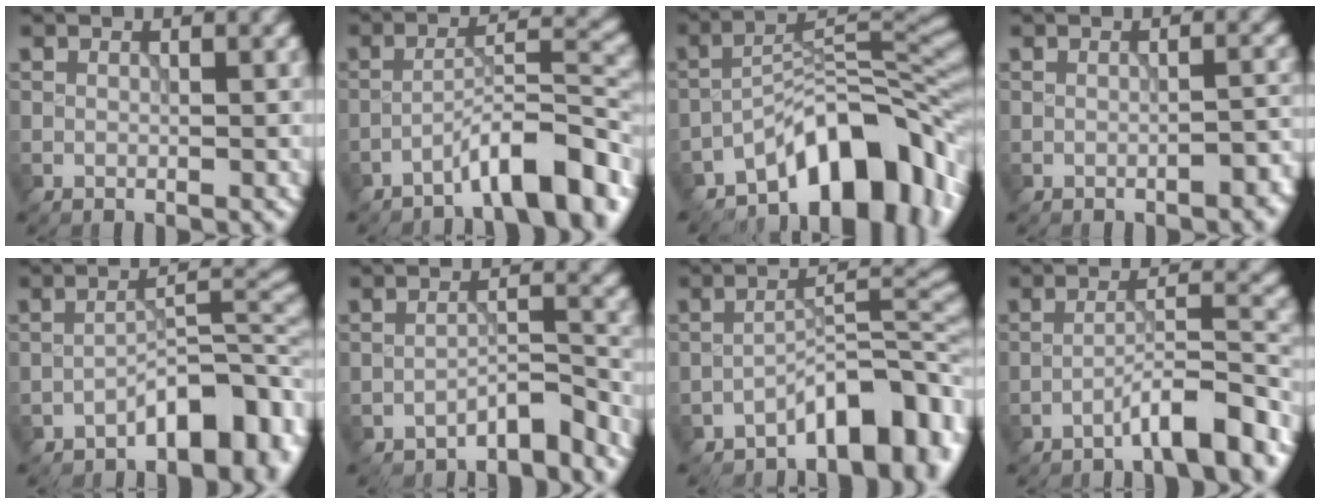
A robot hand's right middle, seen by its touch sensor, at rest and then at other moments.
{"total": 7.5, "force": [-4.9, 1.7, 5.3], "torque": [-0.081, 0.015, -0.081]}
{"total": 11.5, "force": [-7.2, 4.8, 7.5], "torque": [-0.088, 0.012, -0.136]}
{"total": 2.0, "force": [-1.1, 0.7, 1.5], "torque": [-0.022, 0.003, -0.014]}
{"total": 6.3, "force": [-3.7, 2.4, 4.4], "torque": [-0.052, 0.015, -0.062]}
{"total": 3.4, "force": [-3.0, 0.7, 1.5], "torque": [-0.018, 0.011, -0.053]}
{"total": 7.0, "force": [-4.5, 2.5, 4.7], "torque": [-0.050, 0.013, -0.078]}
{"total": 5.4, "force": [-3.8, 0.7, 3.8], "torque": [-0.053, 0.017, -0.064]}